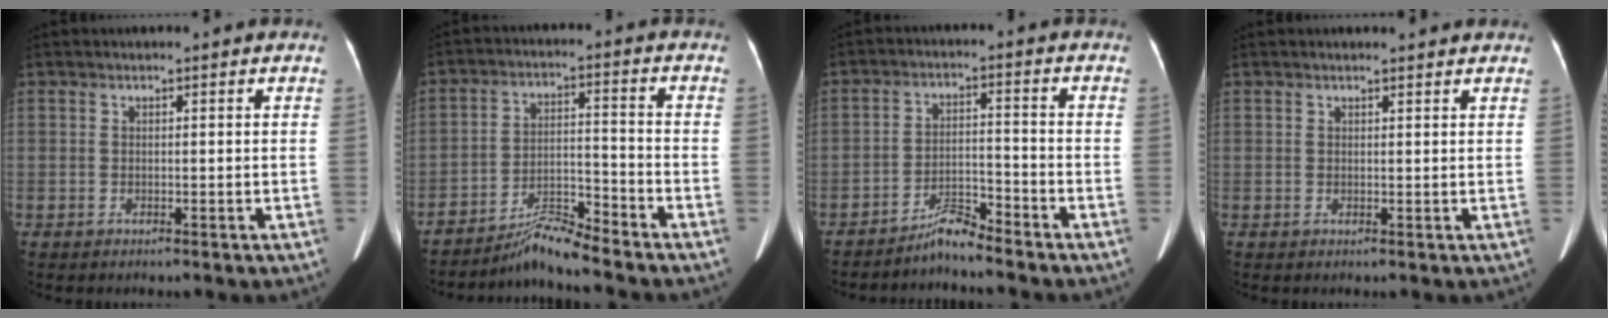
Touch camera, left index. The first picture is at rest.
{"total": 6.6, "force": [-6.3, -0.9, 1.6], "torque": [-0.032, -0.004, -0.112]}
{"total": 4.4, "force": [-4.2, -0.3, 0.9], "torque": [-0.015, -0.011, -0.079]}
{"total": 1.9, "force": [1.8, 0.2, 0.4], "torque": [-0.010, 0.002, 0.020]}